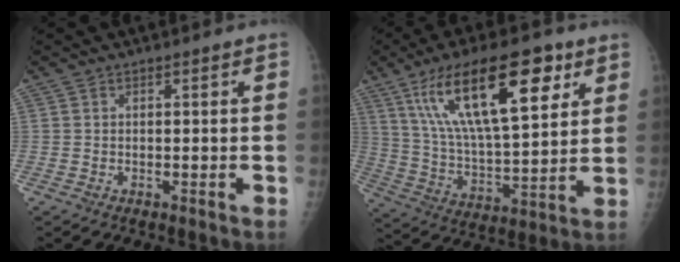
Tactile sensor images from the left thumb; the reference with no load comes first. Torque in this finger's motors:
{"motor_torque": [2.54, 2.34, 1.97, -0.81, 0.74]}